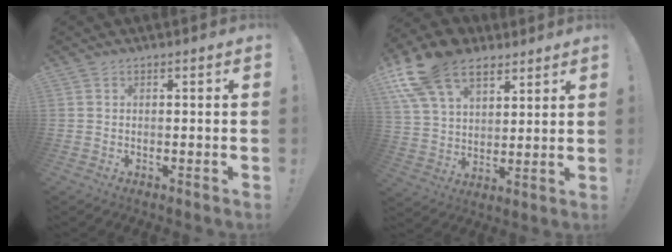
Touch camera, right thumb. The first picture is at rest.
{"total": 19.0, "force": [10.8, 12.1, 9.8], "torque": [-0.173, -0.053, 0.199]}